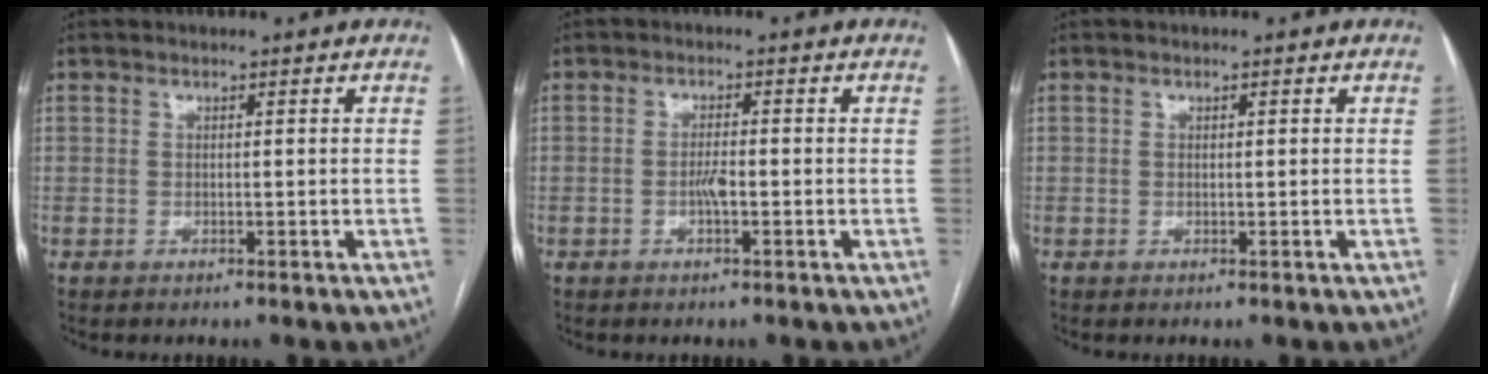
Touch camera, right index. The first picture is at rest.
{"total": 2.1, "force": [-0.6, 0.4, 2.0], "torque": [-0.038, 0.001, -0.012]}
{"total": 0.0}